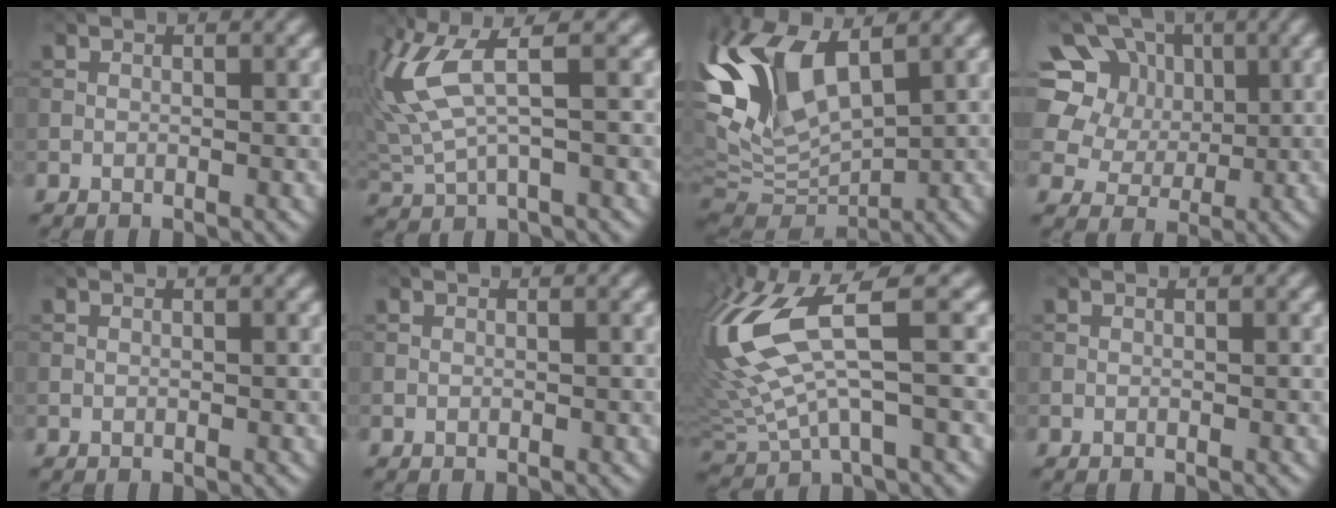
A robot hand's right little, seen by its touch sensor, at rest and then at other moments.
{"total": 6.2, "force": [2.0, 1.8, 5.6], "torque": [-0.149, 0.007, 0.045]}
{"total": 9.8, "force": [3.7, 4.7, 7.8], "torque": [-0.183, 0.003, 0.065]}
{"total": 12.2, "force": [4.2, 10.0, 5.5], "torque": [-0.138, 0.035, 0.070]}
{"total": 0.0}
{"total": 0.0}
{"total": 11.4, "force": [2.6, 3.9, 10.5], "torque": [-0.251, -0.001, 0.047]}
{"total": 0.0}